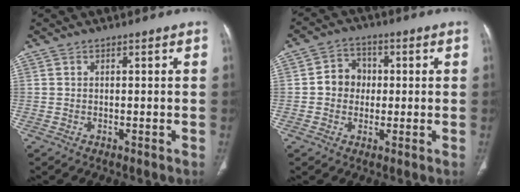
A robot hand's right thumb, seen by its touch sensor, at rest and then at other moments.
{"total": 6.2, "force": [0.0, 5.5, 2.8], "torque": [-0.018, 0.014, -0.009]}